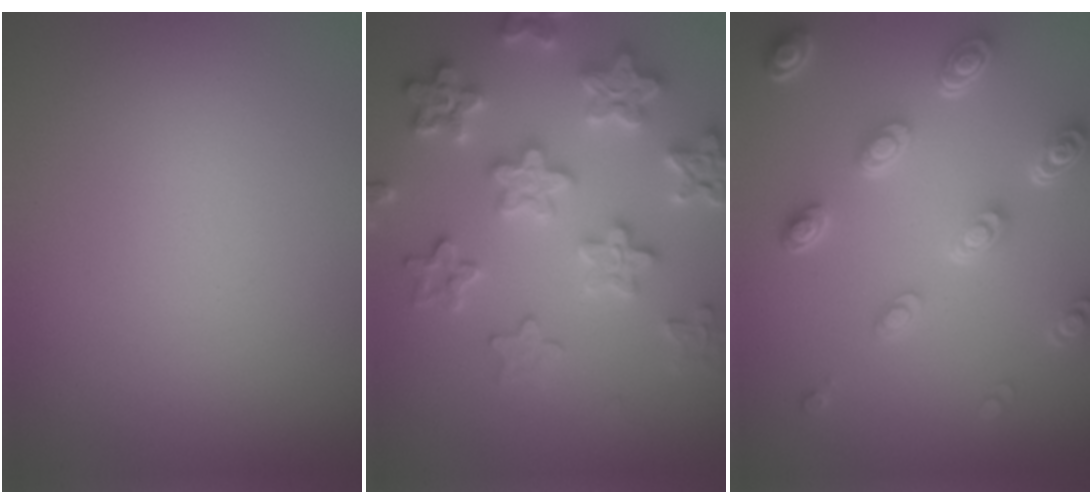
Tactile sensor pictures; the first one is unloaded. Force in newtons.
{"total": 6.1, "press": 5.9, "slide": 1.3}
{"total": 5.2, "press": 3.8, "slide": 3.5}